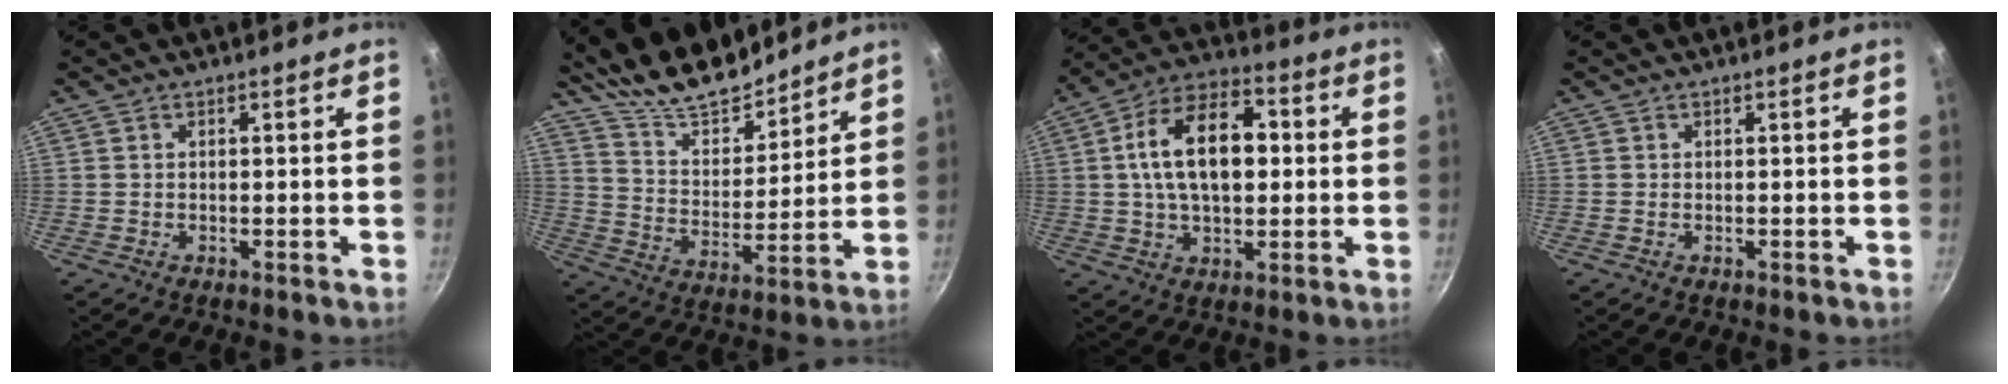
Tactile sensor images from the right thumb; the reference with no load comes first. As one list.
[{"total": 15.4, "force": [13.5, 5.1, 5.4], "torque": [-0.054, -0.096, 0.236]}, {"total": 16.7, "force": [1.9, 9.9, 13.3], "torque": [-0.196, 0.025, 0.018]}, {"total": 0.0}]